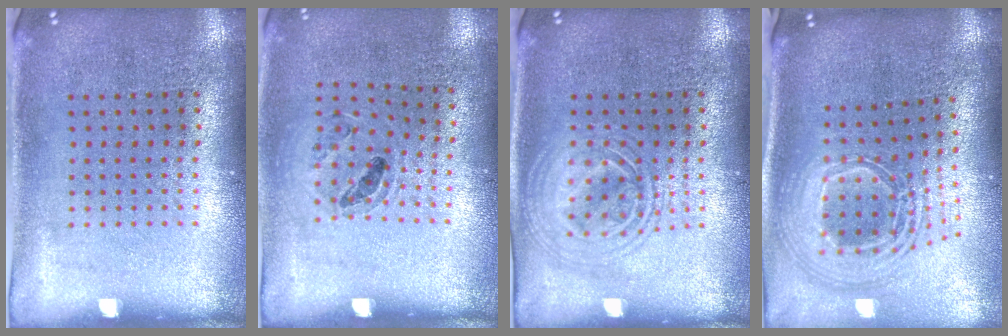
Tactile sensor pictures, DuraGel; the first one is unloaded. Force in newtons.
{"total": 0.9, "press": 0.9, "slide": 0.1}
{"total": 1.7, "press": 1.7, "slide": 0.3}
{"total": 2.6, "press": 1.9, "slide": 1.8}